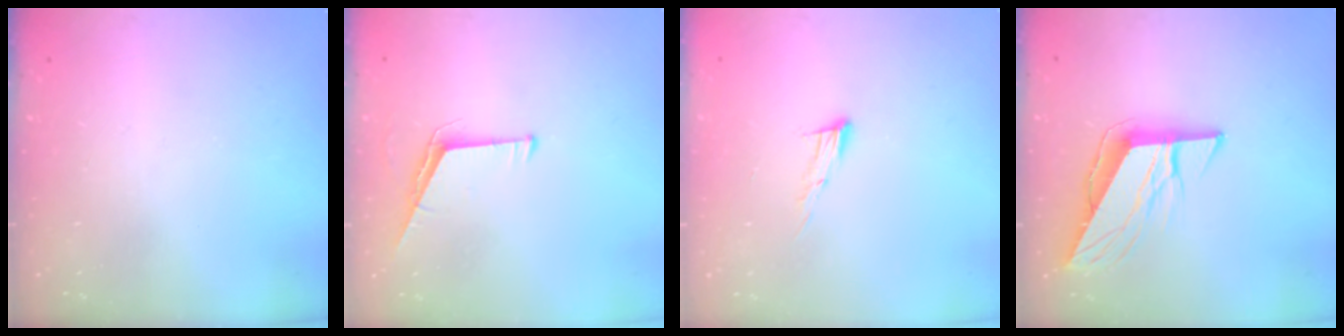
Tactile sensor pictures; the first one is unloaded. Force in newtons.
{"total": 5.6, "press": 5.6, "slide": 0.5}
{"total": 8.5, "press": 8.4, "slide": 1.5}
{"total": 9.9, "press": 9.9, "slide": 0.9}